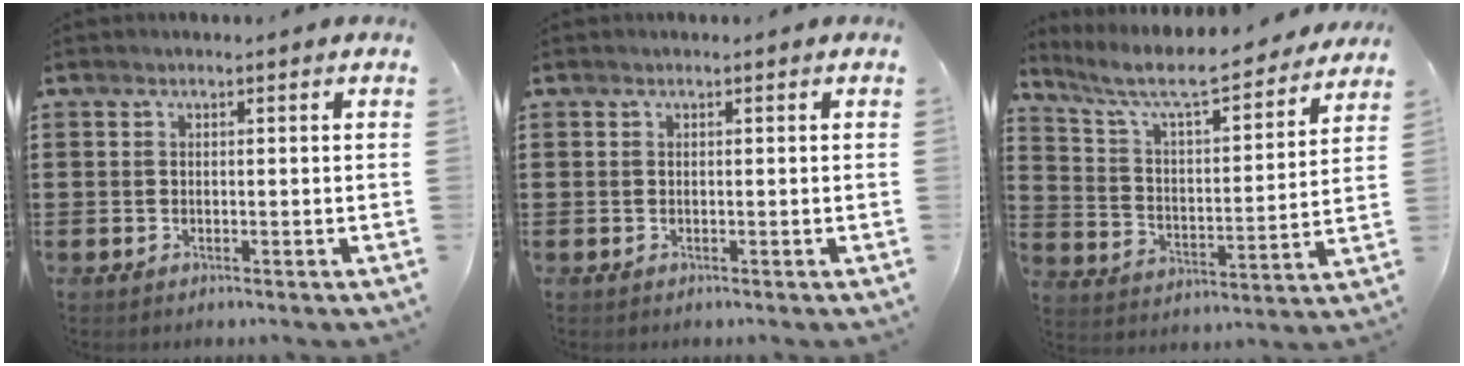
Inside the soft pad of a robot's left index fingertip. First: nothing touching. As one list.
[{"total": 0.0}, {"total": 8.0, "force": [6.8, 0.9, 4.1], "torque": [-0.109, -0.043, 0.110]}]